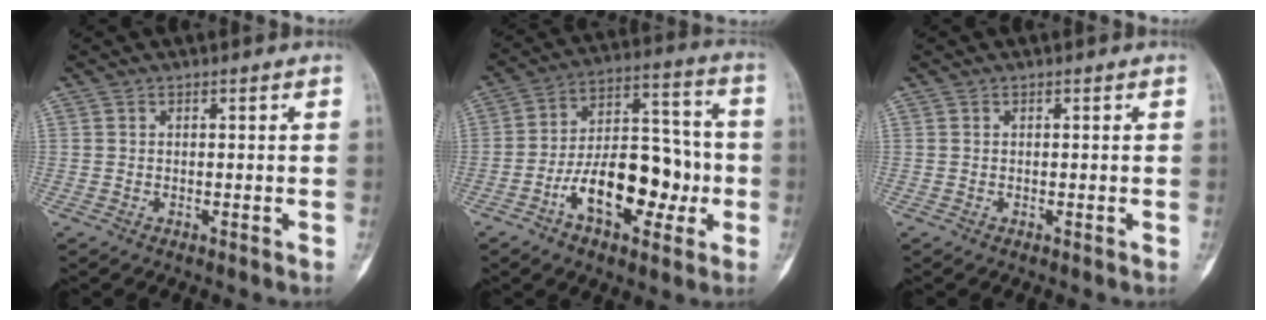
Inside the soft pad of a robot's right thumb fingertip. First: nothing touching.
{"total": 17.5, "force": [-5.2, 9.6, 13.6], "torque": [-0.191, 0.049, -0.086]}
{"total": 0.0}